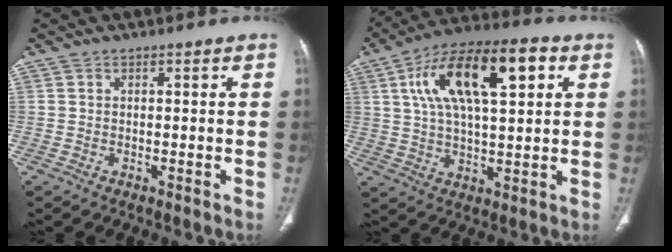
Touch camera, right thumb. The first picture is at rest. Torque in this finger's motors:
{"motor_torque": [1.32, 3.39, 0.42, 0.00, 0.19]}